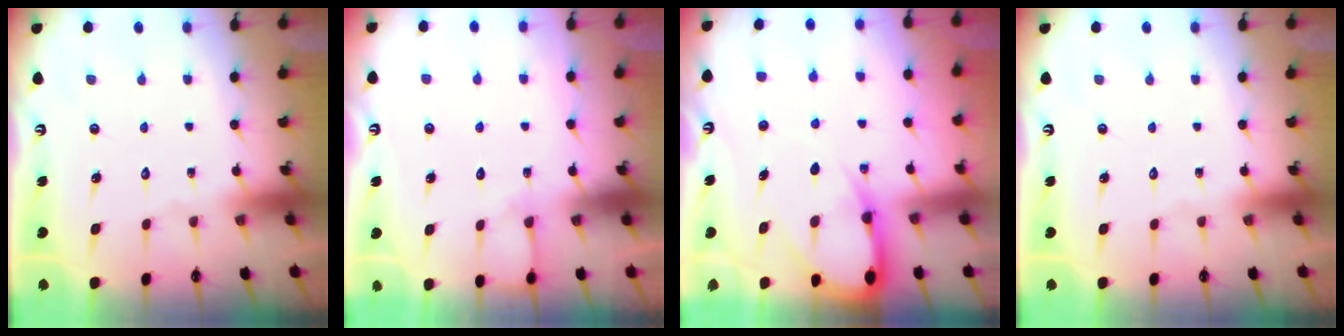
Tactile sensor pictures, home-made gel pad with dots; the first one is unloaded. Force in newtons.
{"total": 5.0, "press": 5.0, "slide": 0.5}
{"total": 7.6, "press": 7.5, "slide": 0.9}
{"total": 0.0}